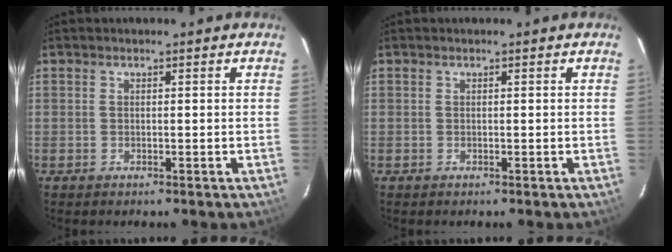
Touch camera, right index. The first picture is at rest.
{"total": 0.0}